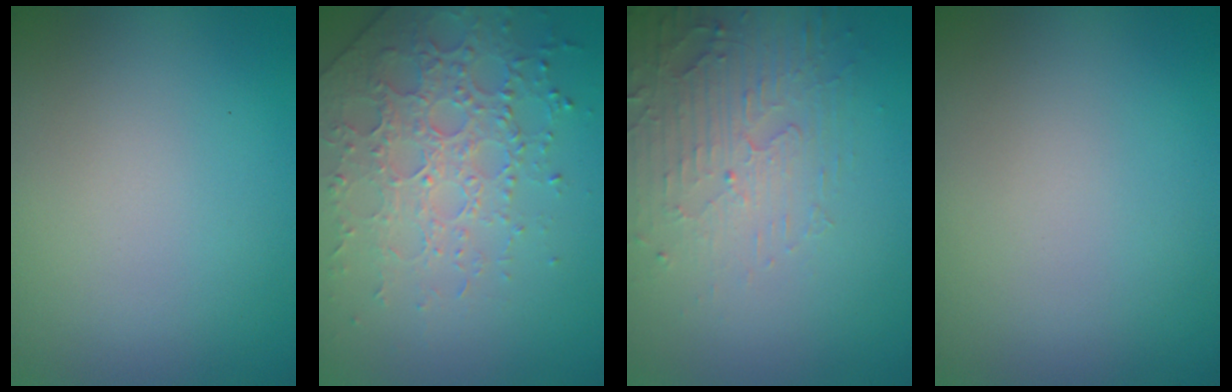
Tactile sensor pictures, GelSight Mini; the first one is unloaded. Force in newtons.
{"total": 4.3, "press": 4.3, "slide": 0.9}
{"total": 5.0, "press": 3.3, "slide": 3.8}
{"total": 0.0}